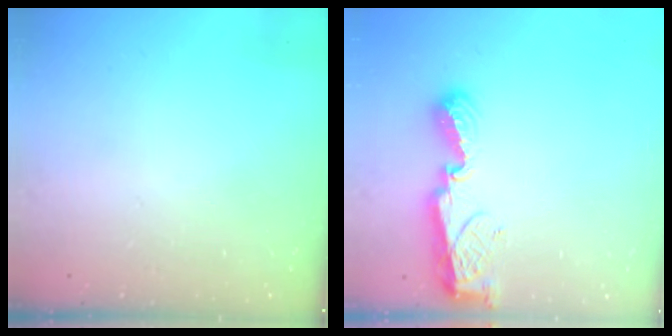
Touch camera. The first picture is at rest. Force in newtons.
{"total": 7.3, "press": 7.3, "slide": 0.7}